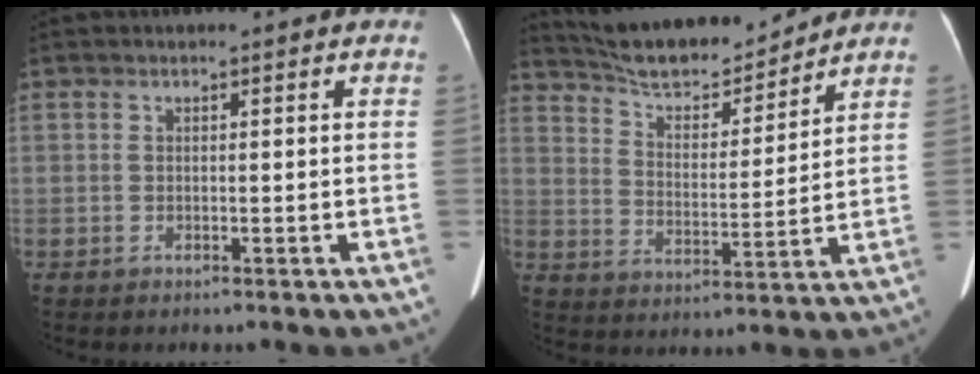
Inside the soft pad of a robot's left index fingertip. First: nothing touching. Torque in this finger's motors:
{"motor_torque": [0.57, -1.09, 0.00, -0.01]}